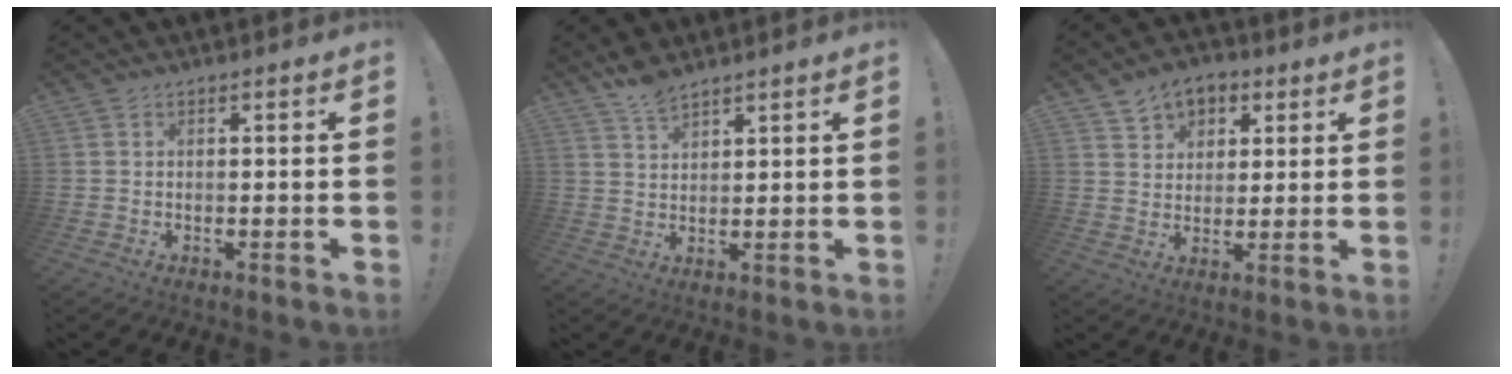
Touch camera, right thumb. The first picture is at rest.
{"total": 5.6, "force": [4.8, 1.9, 2.2], "torque": [-0.034, -0.029, 0.087]}
{"total": 7.7, "force": [4.3, 6.0, 2.3], "torque": [-0.023, -0.027, 0.080]}